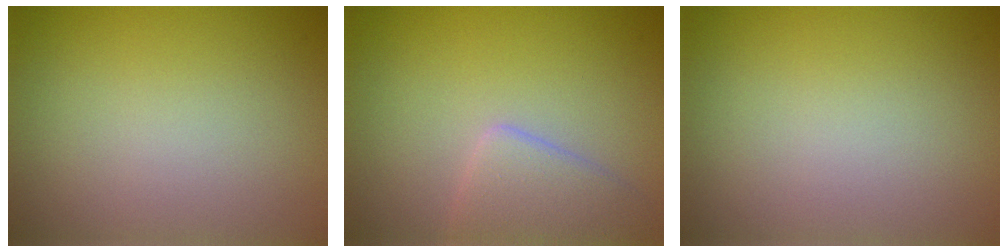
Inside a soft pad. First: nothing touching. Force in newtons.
{"total": 2.5, "press": 2.5, "slide": 0.2}
{"total": 0.0}